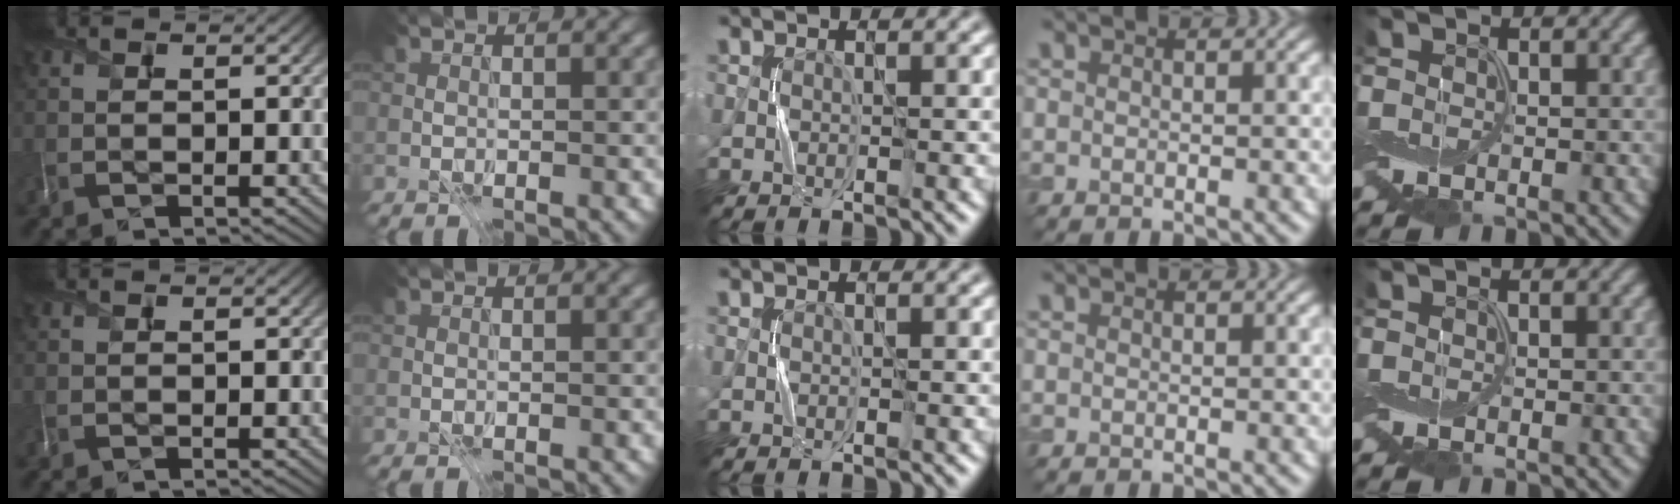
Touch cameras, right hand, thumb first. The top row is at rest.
{}